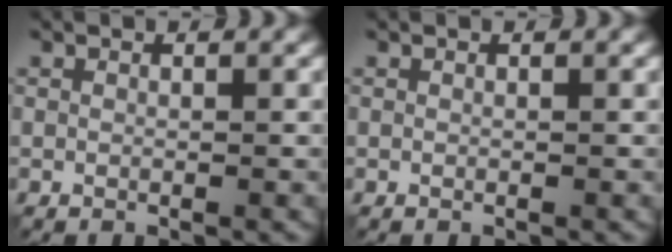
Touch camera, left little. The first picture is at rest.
{"total": 0.0}